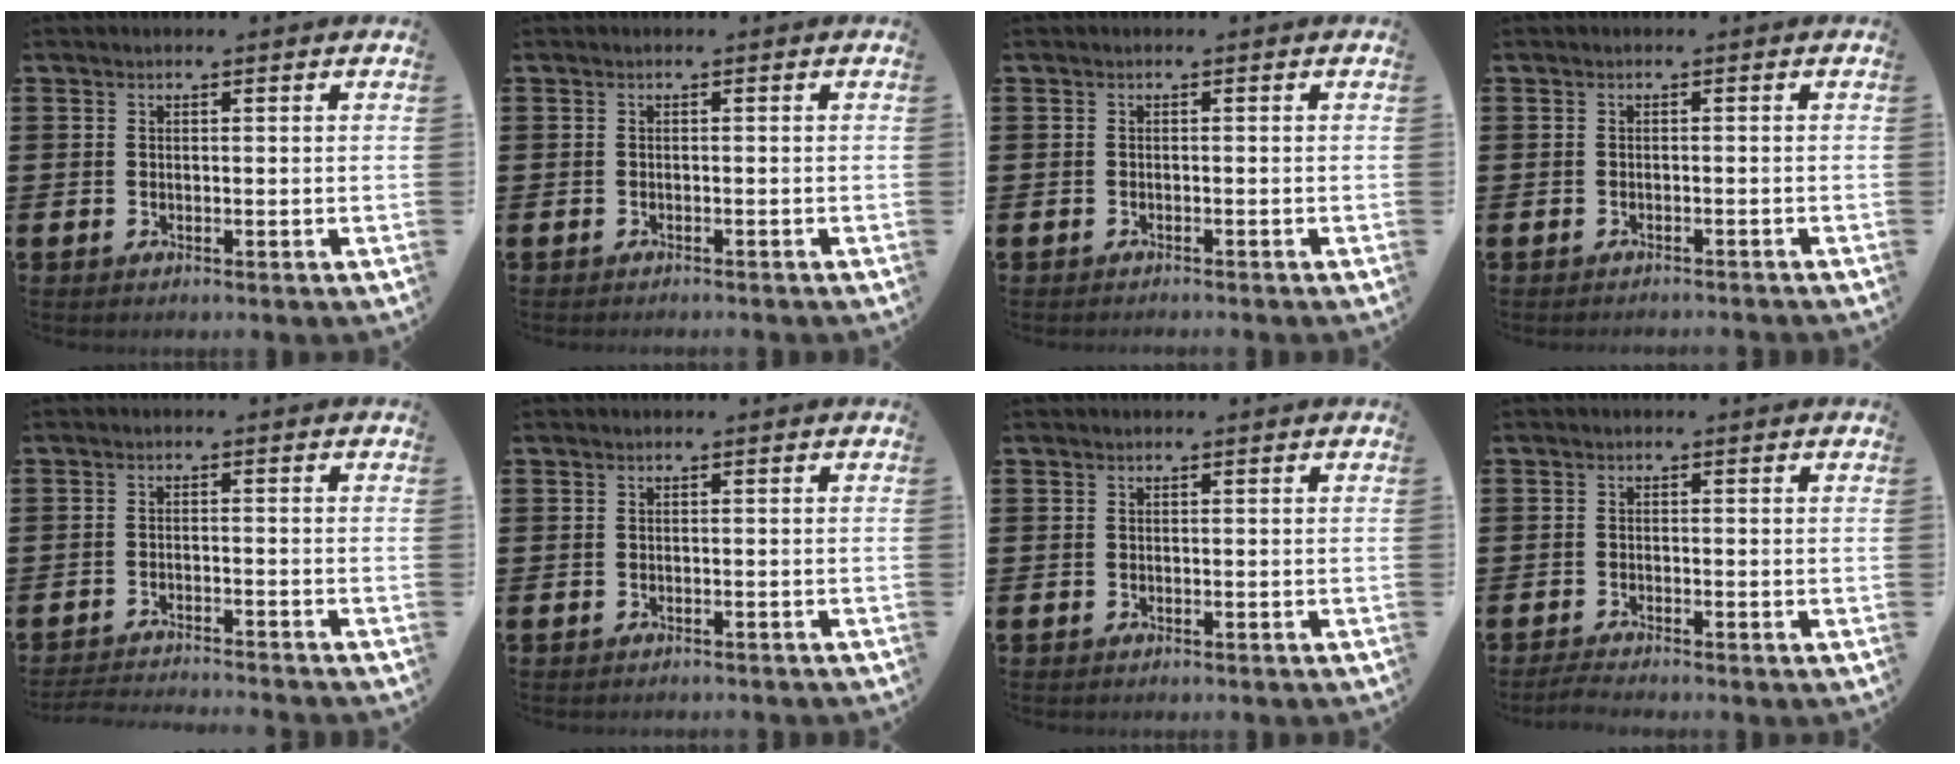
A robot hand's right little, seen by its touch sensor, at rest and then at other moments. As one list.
[{"total": 0.0}, {"total": 0.0}, {"total": 0.7, "force": [-0.7, -0.1, 0.0], "torque": [0.001, -0.001, -0.015]}, {"total": 2.4, "force": [-2.4, -0.3, 0.1], "torque": [-0.002, 0.002, -0.050]}, {"total": 0.0}, {"total": 0.0}, {"total": 1.4, "force": [-1.2, 0.0, 0.6], "torque": [-0.011, 0.001, -0.024]}]